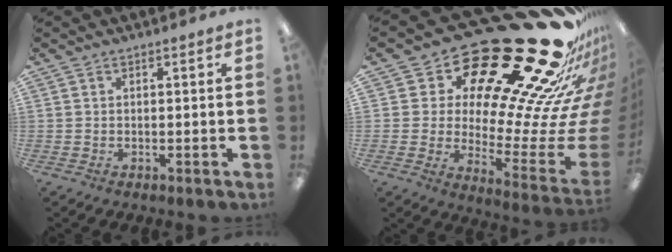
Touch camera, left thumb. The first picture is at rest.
{"total": 32.6, "force": [23.2, 11.8, 19.6], "torque": [-0.211, -0.231, 0.424]}